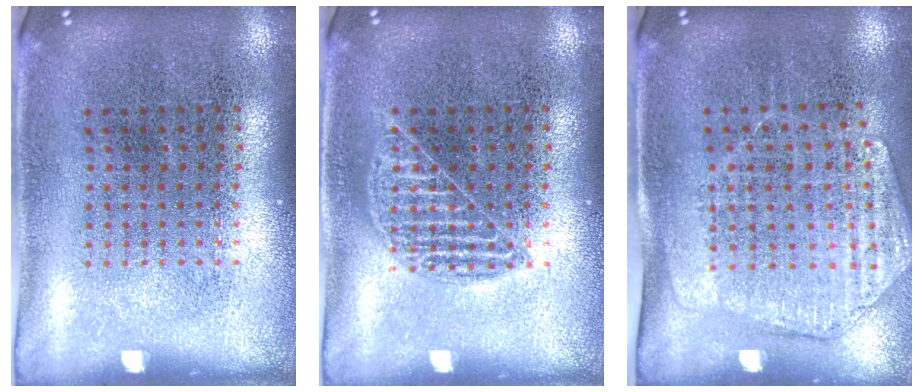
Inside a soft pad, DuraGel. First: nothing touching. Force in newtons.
{"total": 1.5, "press": 1.5, "slide": 0.3}
{"total": 1.7, "press": 1.5, "slide": 0.9}